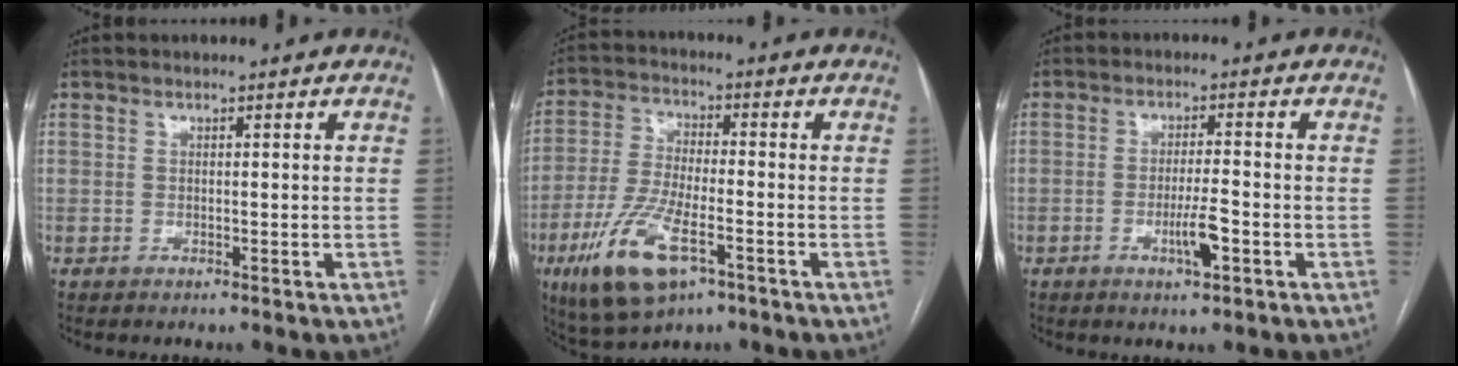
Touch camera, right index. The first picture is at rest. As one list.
[{"total": 12.0, "force": [-5.7, 3.8, 9.8], "torque": [-0.203, -0.019, -0.096]}, {"total": 4.6, "force": [-1.9, 0.5, 4.2], "torque": [-0.076, -0.004, -0.032]}]